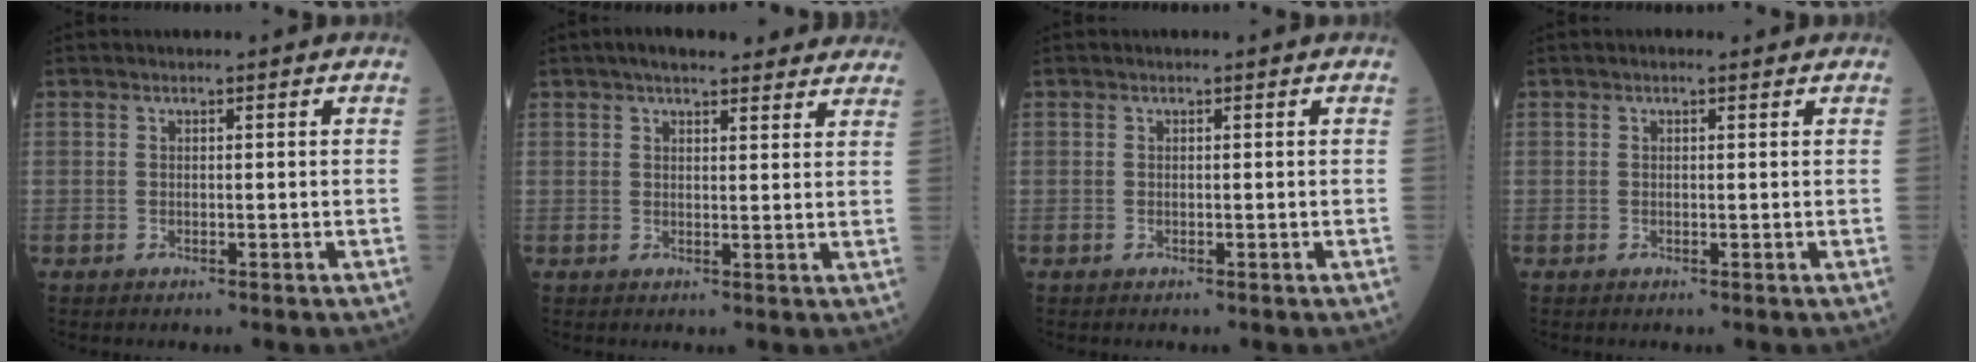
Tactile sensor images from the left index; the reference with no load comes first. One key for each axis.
{"total": 12.3, "fx": 10.4, "fy": 3.0, "fz": 5.9, "tx": -0.062, "ty": 0.032, "tz": 0.123}
{"total": 0.0}
{"total": 0.8, "fx": 0.5, "fy": 0.3, "fz": 0.5, "tx": -0.013, "ty": 0.005, "tz": 0.004}